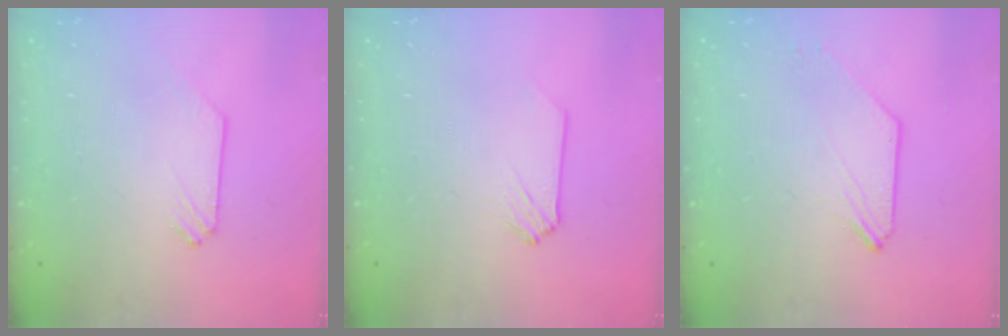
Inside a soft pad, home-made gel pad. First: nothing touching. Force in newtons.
{"total": 0.0}
{"total": 0.0}